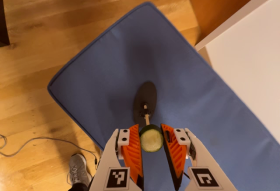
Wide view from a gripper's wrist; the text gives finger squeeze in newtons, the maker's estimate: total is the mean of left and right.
{"total": 9.6, "left": 9.5, "right": 9.6}